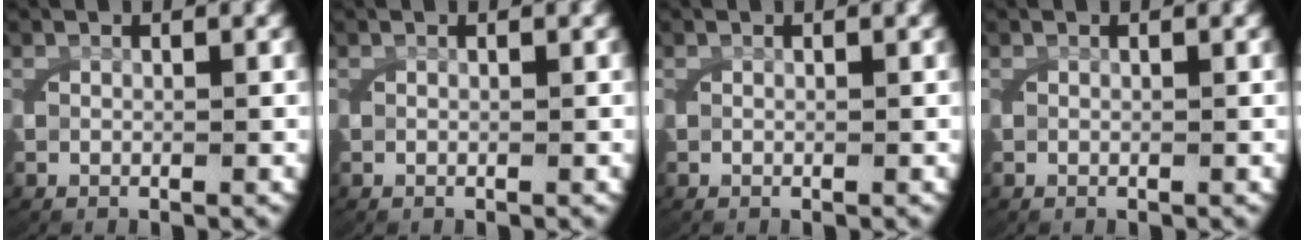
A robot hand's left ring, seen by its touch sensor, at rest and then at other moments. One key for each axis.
{"total": 0.0}
{"total": 0.0}
{"total": 0.0}